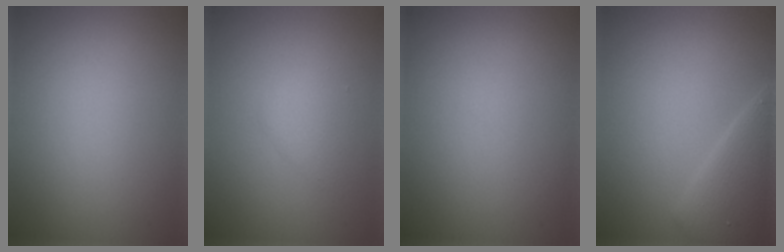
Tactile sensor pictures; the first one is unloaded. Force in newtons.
{"total": 1.5, "press": 1.5, "slide": 0.1}
{"total": 0.0}
{"total": 4.3, "press": 4.3, "slide": 0.3}